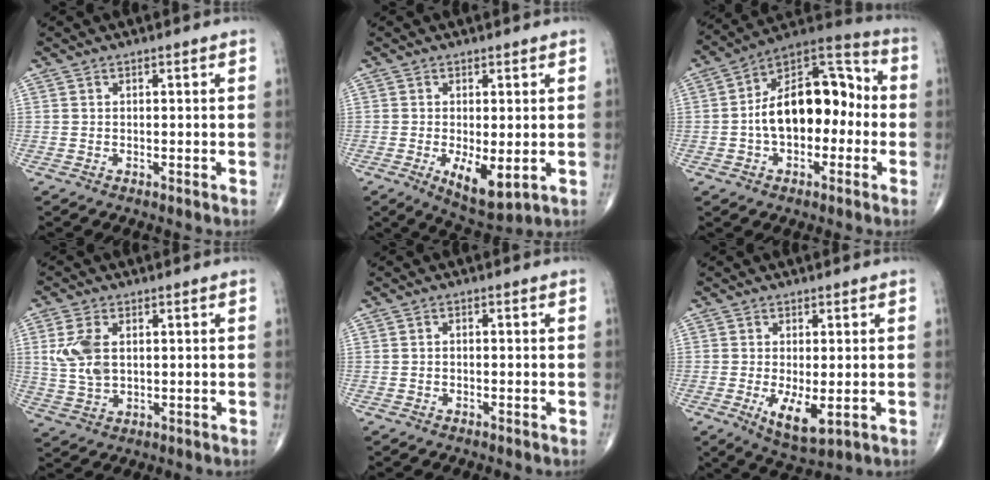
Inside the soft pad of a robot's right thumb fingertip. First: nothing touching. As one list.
[{"total": 7.6, "force": [-1.6, 3.1, 6.8], "torque": [-0.107, -0.021, -0.017]}, {"total": 18.0, "force": [-1.3, 10.7, 14.4], "torque": [-0.205, 0.050, -0.033]}, {"total": 7.3, "force": [1.5, 4.4, 5.7], "torque": [-0.122, -0.002, 0.035]}, {"total": 0.6, "force": [-0.2, 0.4, 0.4], "torque": [-0.006, 0.002, -0.008]}, {"total": 6.9, "force": [-1.4, 2.6, 6.2], "torque": [-0.109, -0.020, -0.014]}]